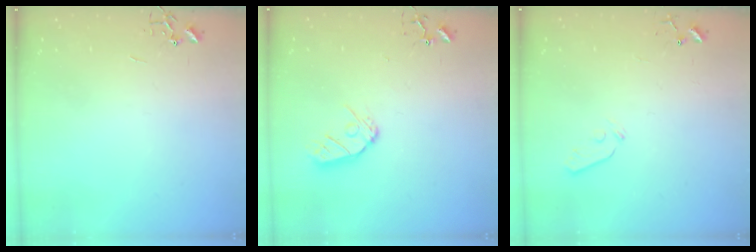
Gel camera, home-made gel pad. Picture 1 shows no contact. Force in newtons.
{"total": 9.1, "press": 9.1, "slide": 0.9}
{"total": 3.7, "press": 3.6, "slide": 0.6}